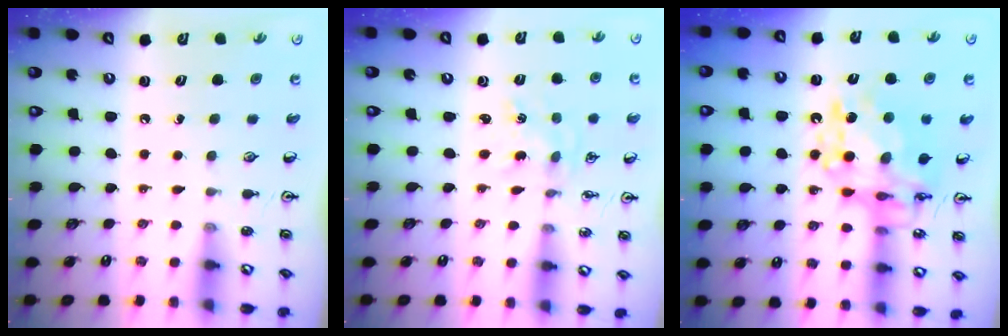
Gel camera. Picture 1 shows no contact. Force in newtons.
{"total": 0.7, "press": 0.7, "slide": 0.1}
{"total": 14.9, "press": 14.8, "slide": 1.3}